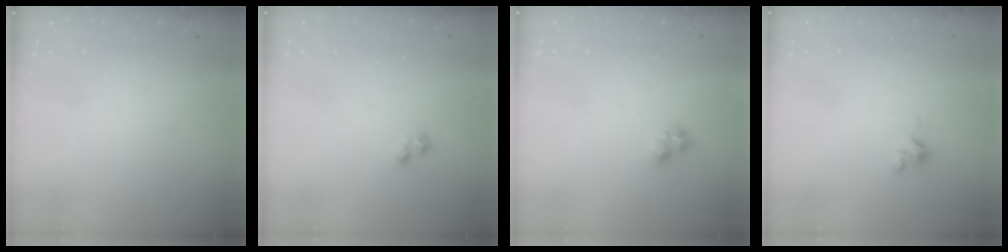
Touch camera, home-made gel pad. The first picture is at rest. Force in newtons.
{"total": 1.2, "press": 1.1, "slide": 0.5}
{"total": 5.4, "press": 5.4, "slide": 0.8}
{"total": 2.4, "press": 2.4, "slide": 0.2}